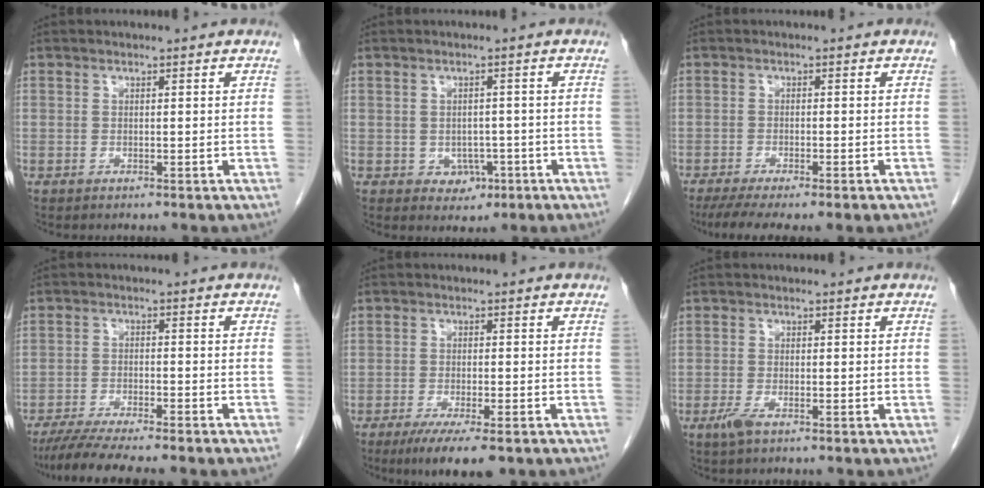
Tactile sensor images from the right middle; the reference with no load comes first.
{"total": 3.2, "force": [-1.1, 2.6, 1.5], "torque": [-0.010, 0.006, -0.003]}
{"total": 7.5, "force": [-5.8, 0.6, 4.8], "torque": [-0.066, -0.013, -0.087]}
{"total": 8.9, "force": [-7.5, 0.0, 4.7], "torque": [-0.067, -0.020, -0.118]}
{"total": 7.6, "force": [-5.1, 1.3, 5.5], "torque": [-0.082, -0.018, -0.075]}
{"total": 2.1, "force": [-1.3, 0.5, 1.6], "torque": [-0.039, -0.004, -0.026]}